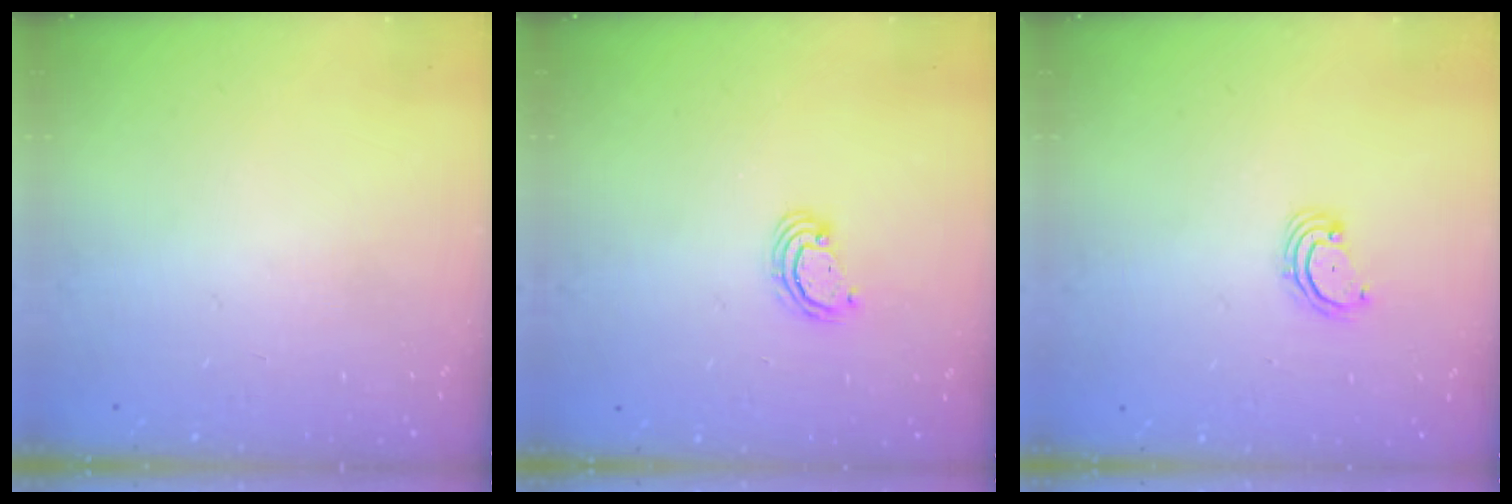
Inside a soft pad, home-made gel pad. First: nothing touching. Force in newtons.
{"total": 2.5, "press": 2.5, "slide": 0.2}
{"total": 2.6, "press": 2.6, "slide": 0.3}